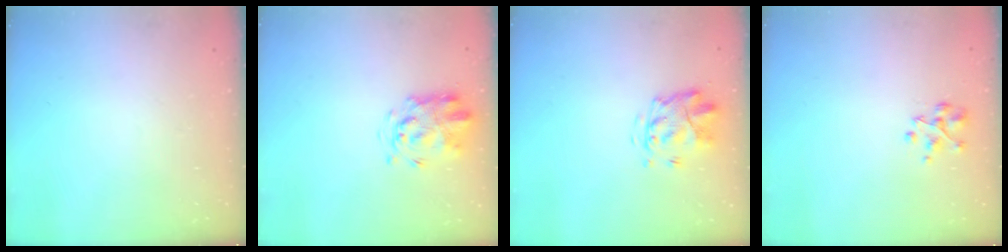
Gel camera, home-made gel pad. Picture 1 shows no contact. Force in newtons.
{"total": 3.6, "press": 3.4, "slide": 0.9}
{"total": 3.9, "press": 3.5, "slide": 1.7}
{"total": 2.9, "press": 2.9, "slide": 0.2}